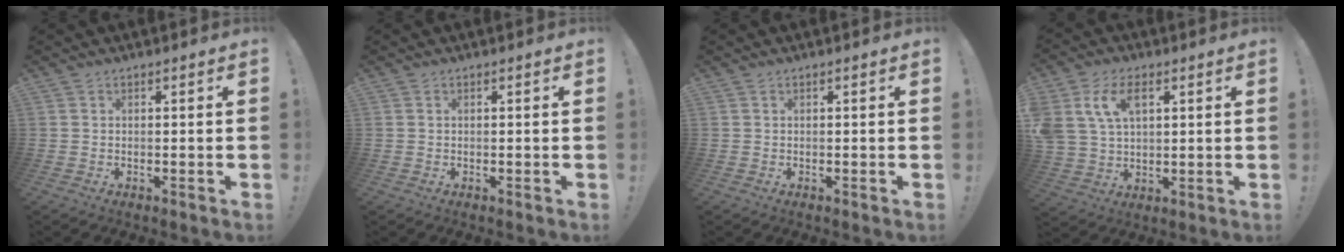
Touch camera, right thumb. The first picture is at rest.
{"total": 0.0}
{"total": 0.0}
{"total": 11.0, "force": [4.7, 7.4, 6.6], "torque": [-0.151, -0.003, 0.089]}